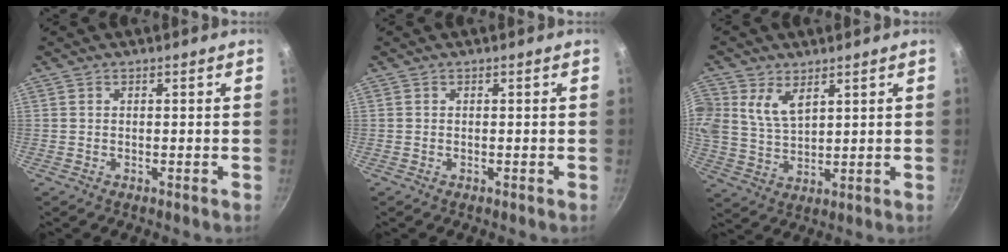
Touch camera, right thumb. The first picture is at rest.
{"total": 0.0}
{"total": 8.3, "force": [3.9, 5.4, 4.9], "torque": [-0.094, -0.017, 0.077]}